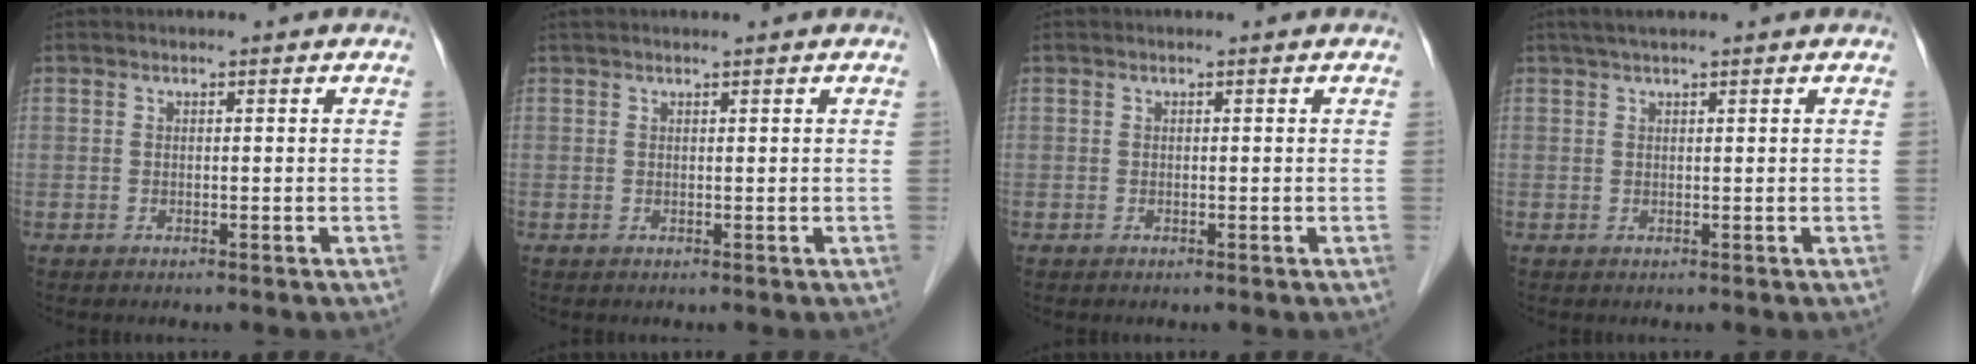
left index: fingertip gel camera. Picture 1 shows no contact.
{"total": 1.8, "force": [1.5, 0.0, 0.9], "torque": [-0.011, 0.022, 0.027]}
{"total": 0.0}
{"total": 2.6, "force": [2.0, 0.1, 1.6], "torque": [-0.028, 0.018, 0.036]}